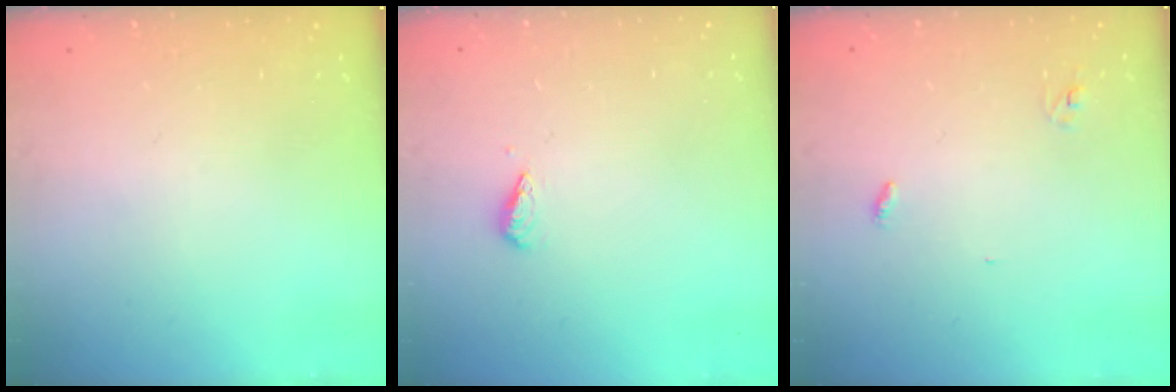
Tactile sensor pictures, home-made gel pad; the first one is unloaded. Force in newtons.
{"total": 3.0, "press": 2.9, "slide": 0.6}
{"total": 2.8, "press": 2.8, "slide": 0.2}